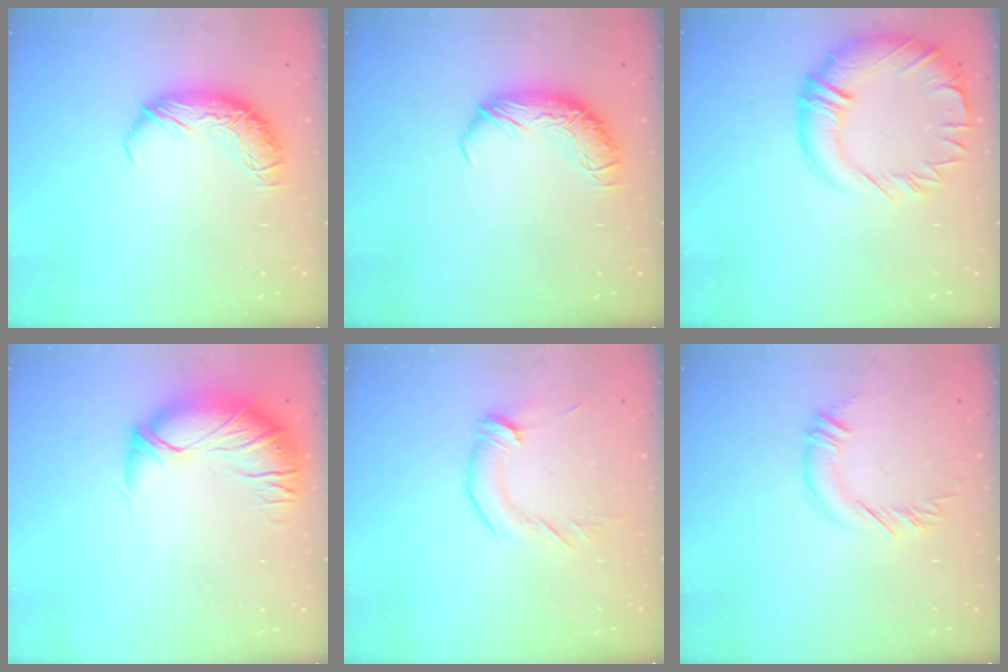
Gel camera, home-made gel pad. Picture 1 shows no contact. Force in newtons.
{"total": 0.0}
{"total": 6.7, "press": 5.7, "slide": 3.6}
{"total": 2.9, "press": 1.6, "slide": 2.3}
{"total": 2.1, "press": 2.1, "slide": 0.5}
{"total": 2.8, "press": 2.8, "slide": 0.2}